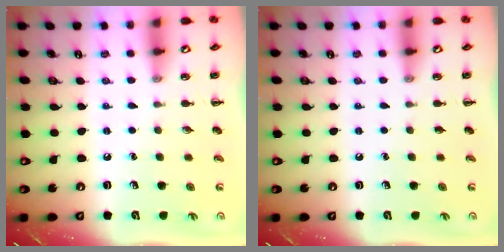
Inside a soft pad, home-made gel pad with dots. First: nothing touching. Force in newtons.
{"total": 0.0}